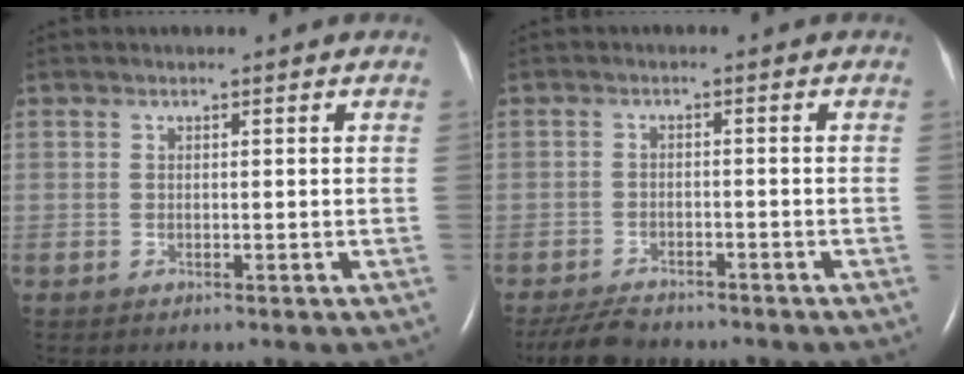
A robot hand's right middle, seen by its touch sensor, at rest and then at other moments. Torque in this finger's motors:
{"motor_torque": [0.21, -0.25, 0.03, 0.00]}